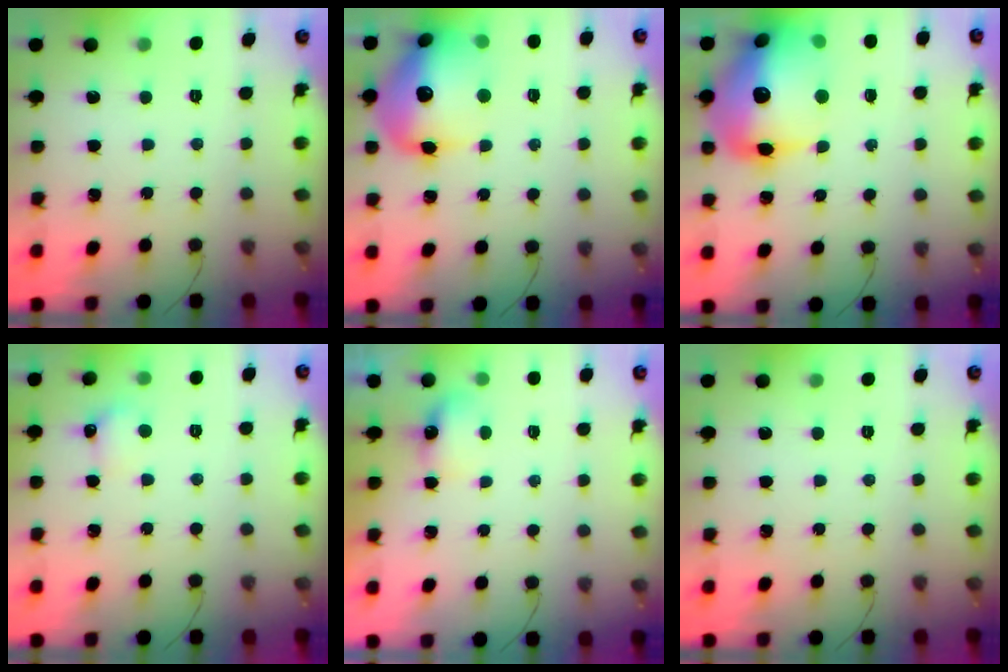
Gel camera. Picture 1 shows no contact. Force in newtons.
{"total": 20.2, "press": 20.1, "slide": 2.6}
{"total": 24.9, "press": 24.4, "slide": 5.1}
{"total": 4.9, "press": 4.6, "slide": 1.5}
{"total": 4.7, "press": 4.6, "slide": 1.2}
{"total": 0.0}